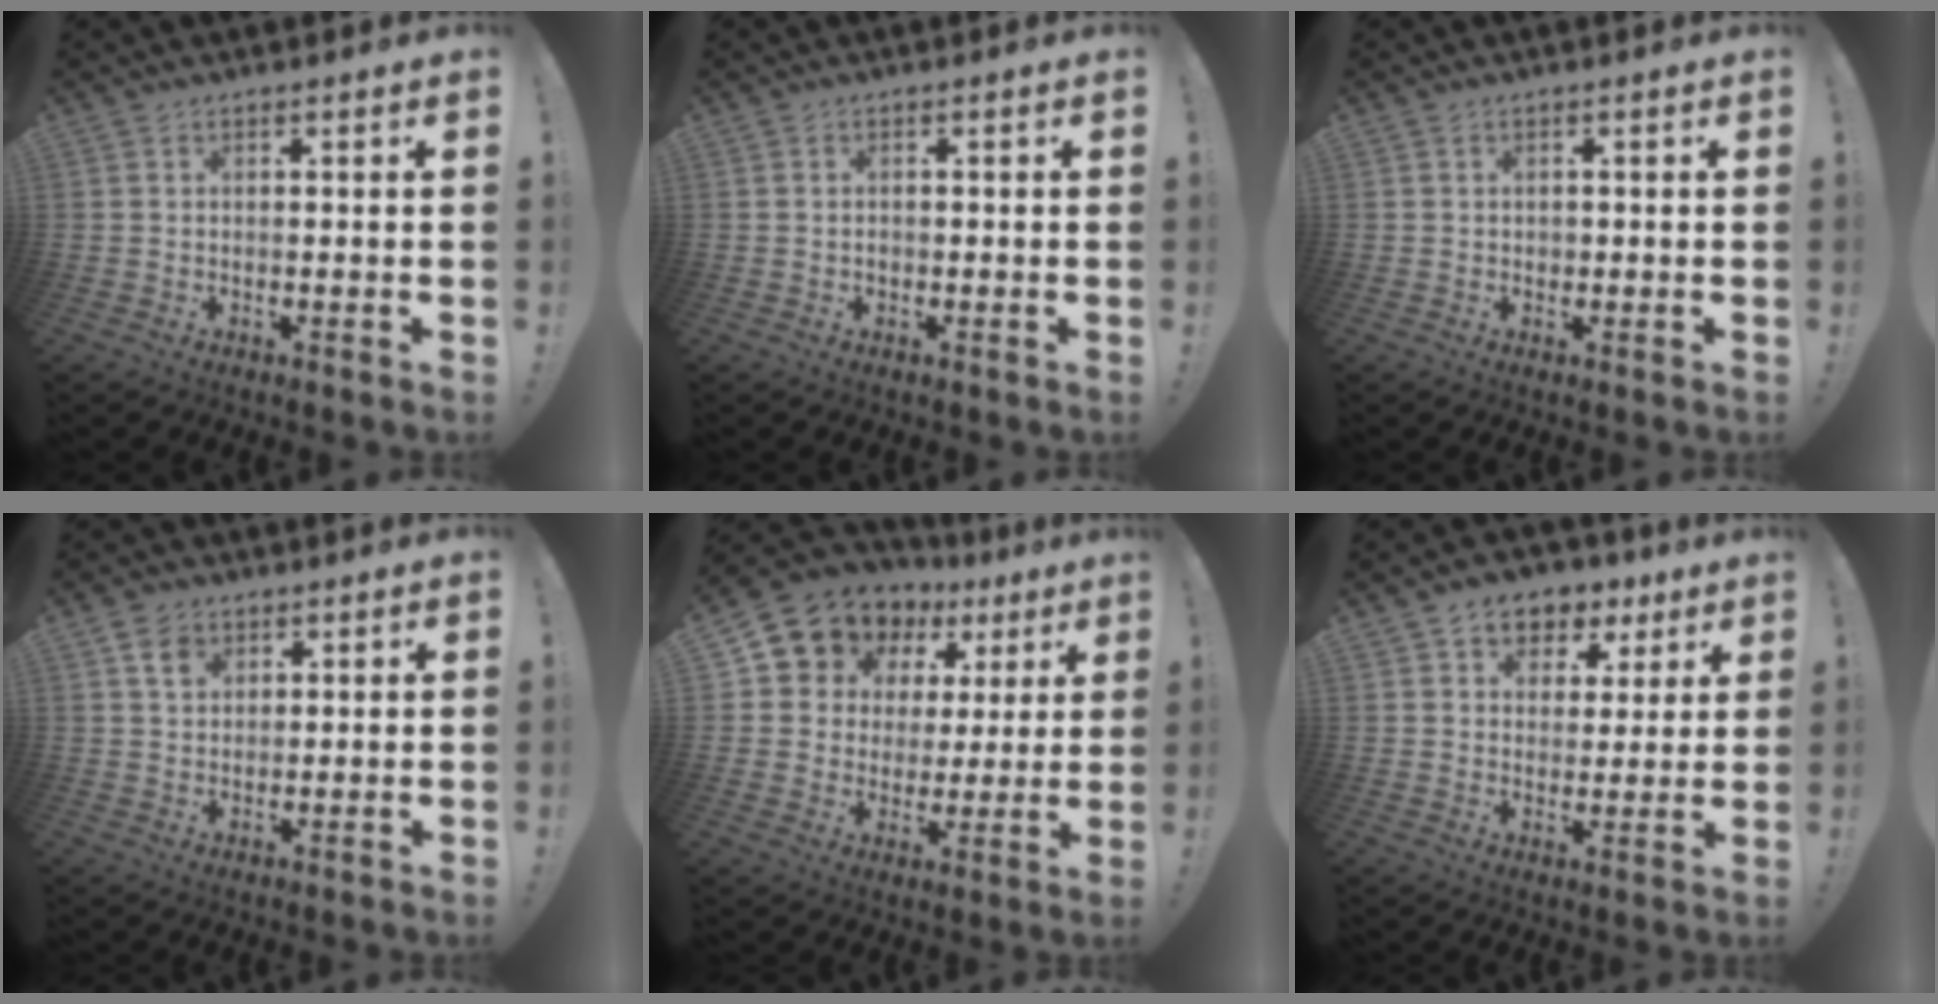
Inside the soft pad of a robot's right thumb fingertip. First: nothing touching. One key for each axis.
{"total": 0.8, "fx": -0.5, "fy": 0.6, "fz": 0.2, "tx": -0.002, "ty": 0.002, "tz": -0.010}
{"total": 0.9, "fx": -0.1, "fy": 0.8, "fz": 0.2, "tx": -0.004, "ty": 0.002, "tz": -0.004}
{"total": 4.9, "fx": 2.6, "fy": 3.7, "fz": 1.9, "tx": -0.021, "ty": -0.007, "tz": 0.046}
{"total": 8.7, "fx": 5.3, "fy": 6.8, "fz": 1.6, "tx": -0.035, "ty": -0.047, "tz": 0.103}
{"total": 7.0, "fx": 3.0, "fy": 6.0, "fz": 1.9, "tx": -0.024, "ty": -0.016, "tz": 0.061}